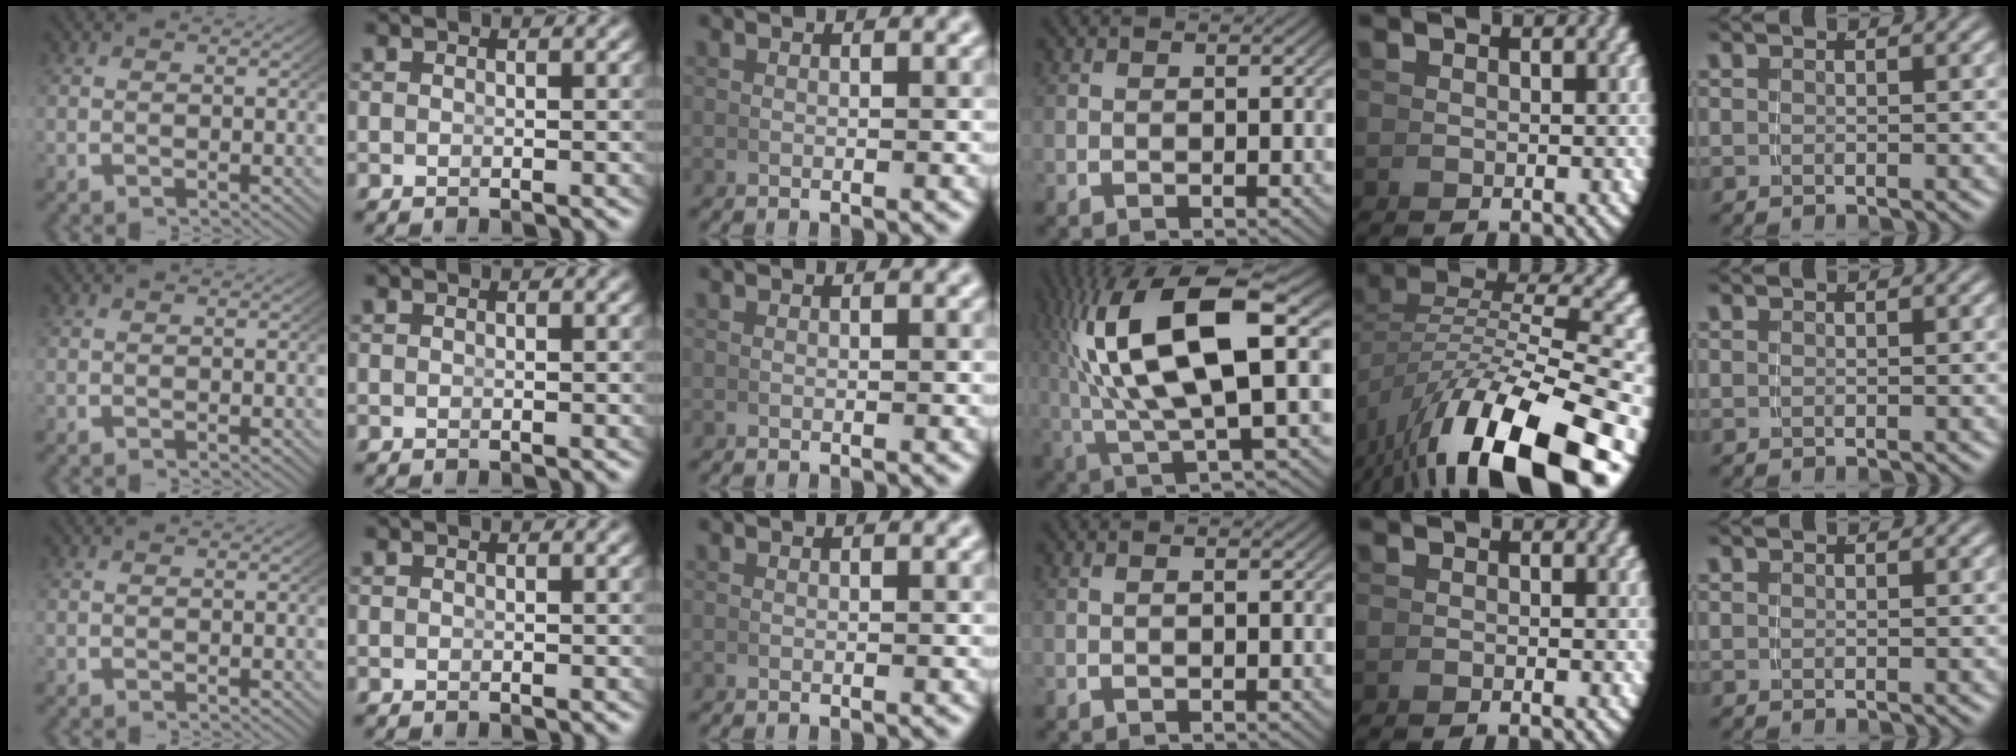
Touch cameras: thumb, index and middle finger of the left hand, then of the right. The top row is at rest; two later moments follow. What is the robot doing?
{"motion": "lift_and_place", "object": "cup"}